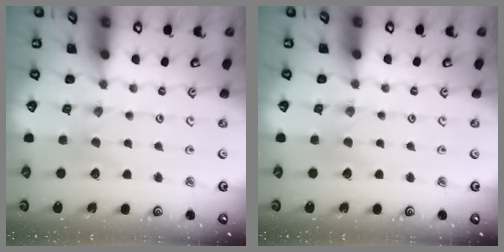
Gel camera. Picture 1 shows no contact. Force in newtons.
{"total": 1.9, "press": 1.9, "slide": 0.3}